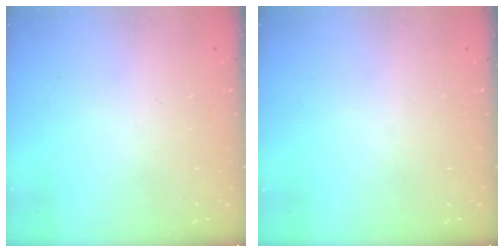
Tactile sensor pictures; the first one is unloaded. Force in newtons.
{"total": 0.0}